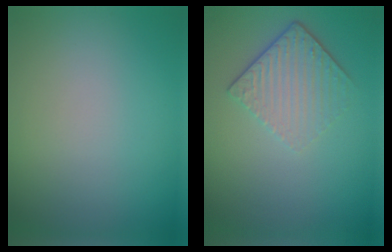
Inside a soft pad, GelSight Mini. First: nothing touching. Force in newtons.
{"total": 4.4, "press": 3.0, "slide": 3.1}